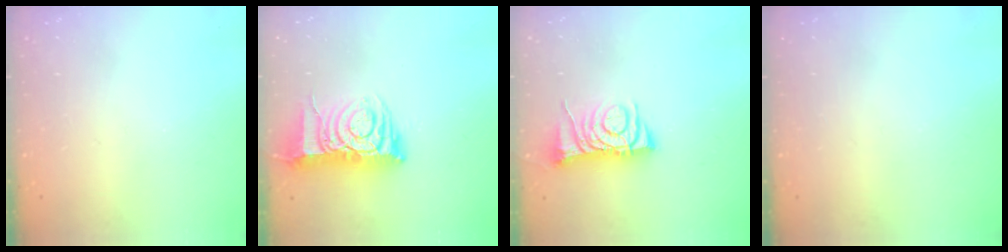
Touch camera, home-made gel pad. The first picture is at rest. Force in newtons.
{"total": 11.7, "press": 11.6, "slide": 1.0}
{"total": 7.8, "press": 7.7, "slide": 1.0}
{"total": 0.0}